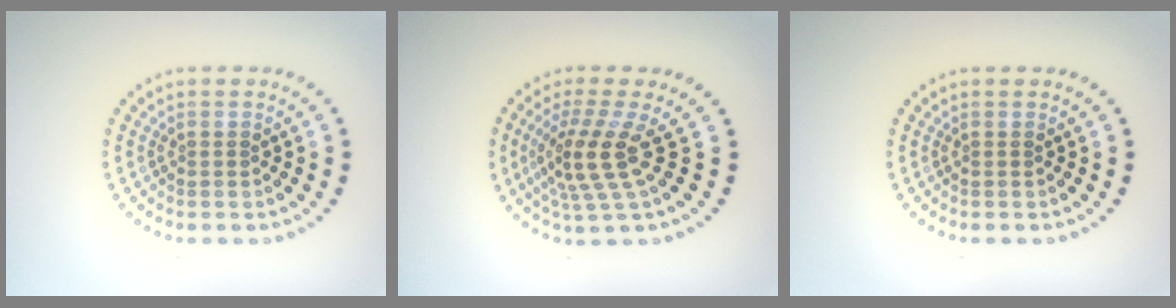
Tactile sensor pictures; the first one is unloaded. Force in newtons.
{"total": 4.2, "press": 3.0, "slide": 3.0}
{"total": 0.0}